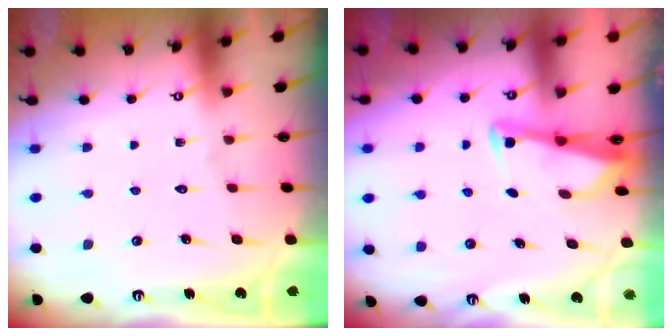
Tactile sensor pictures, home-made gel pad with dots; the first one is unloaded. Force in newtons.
{"total": 2.8, "press": 2.8, "slide": 0.3}